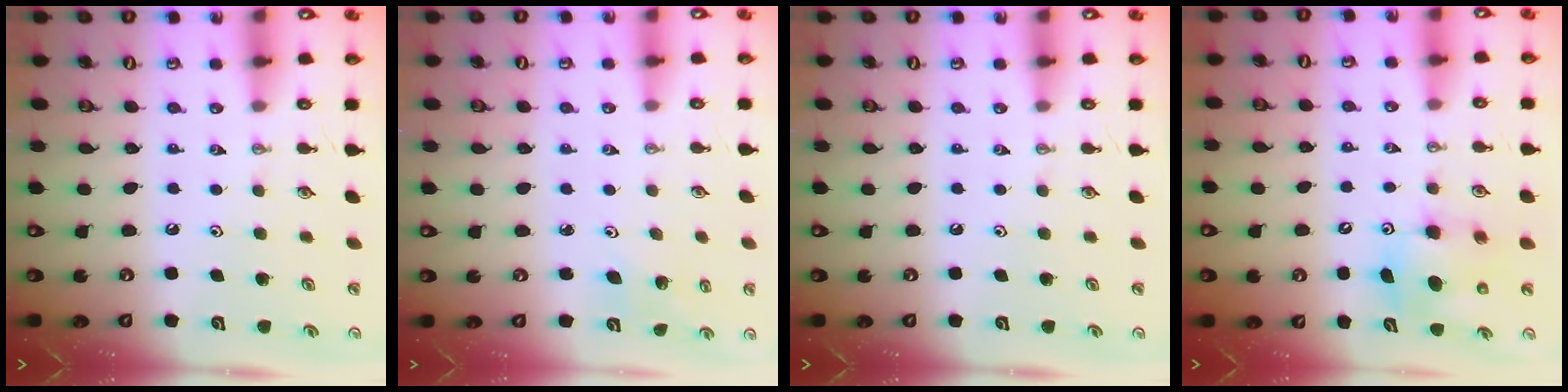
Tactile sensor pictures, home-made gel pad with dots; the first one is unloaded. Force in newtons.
{"total": 4.0, "press": 3.9, "slide": 1.1}
{"total": 0.0}
{"total": 8.0, "press": 7.8, "slide": 1.6}